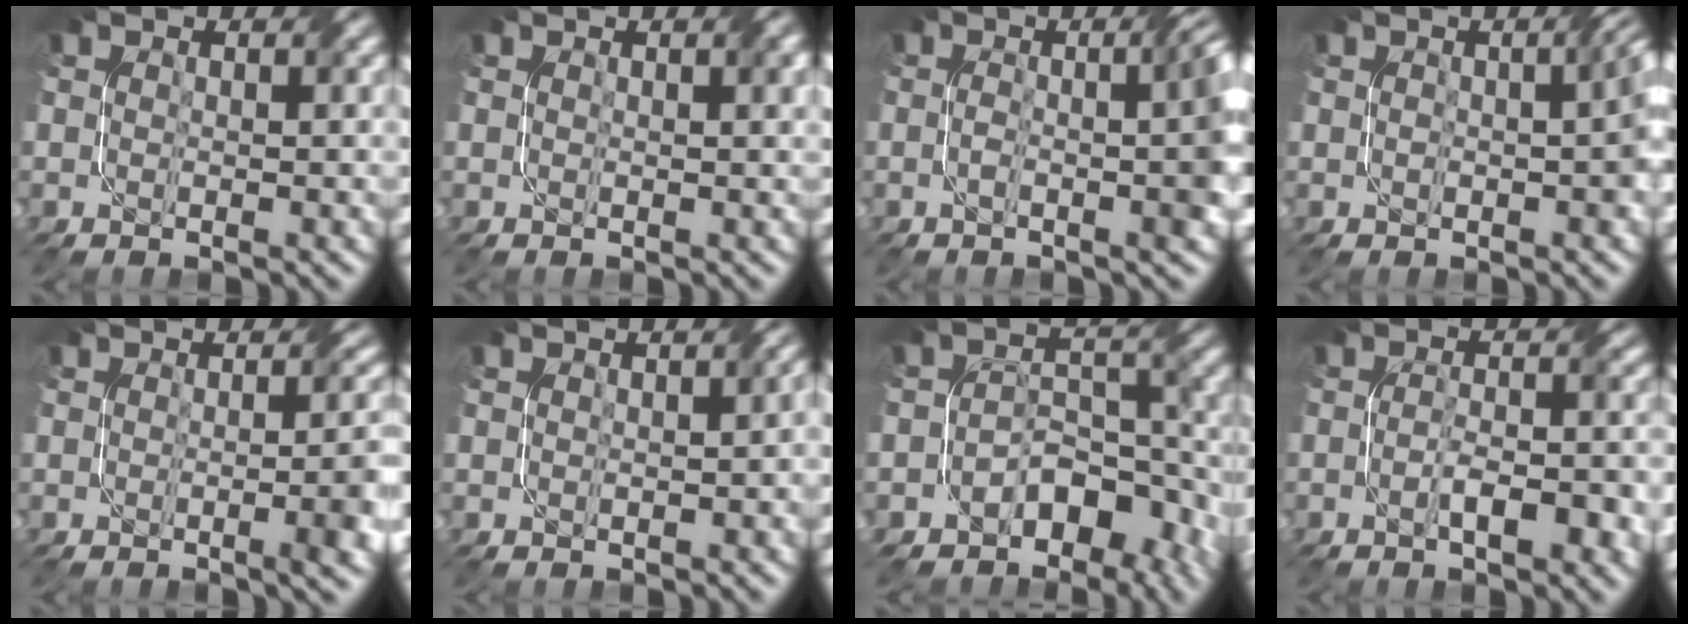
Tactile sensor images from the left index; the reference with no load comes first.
{"total": 0.9, "force": [0.5, 0.0, 0.7], "torque": [-0.010, 0.002, 0.008]}
{"total": 6.0, "force": [-0.3, 1.9, 5.7], "torque": [-0.062, 0.009, -0.008]}
{"total": 2.9, "force": [-0.1, 0.7, 2.8], "torque": [-0.044, 0.008, -0.002]}
{"total": 5.8, "force": [-0.8, 1.9, 5.4], "torque": [-0.047, 0.001, -0.007]}
{"total": 1.3, "force": [0.1, 0.4, 1.2], "torque": [-0.016, 0.005, 0.002]}
{"total": 5.9, "force": [-3.3, 3.5, 3.4], "torque": [-0.031, 0.003, -0.057]}
{"total": 4.0, "force": [-1.5, 0.9, 3.6], "torque": [-0.066, 0.000, -0.024]}